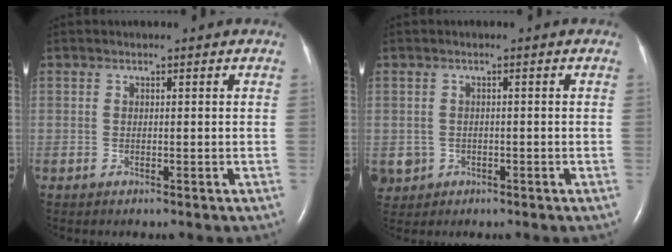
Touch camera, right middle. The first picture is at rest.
{"total": 3.1, "force": [-1.0, 3.0, 0.4], "torque": [-0.010, 0.004, -0.012]}